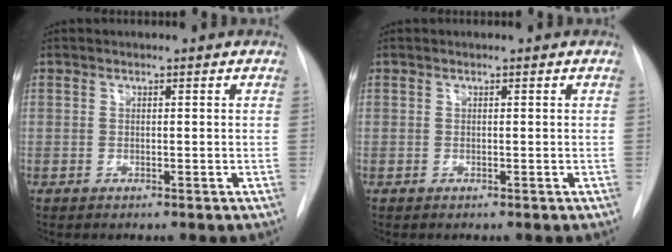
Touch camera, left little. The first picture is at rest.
{"total": 0.0}